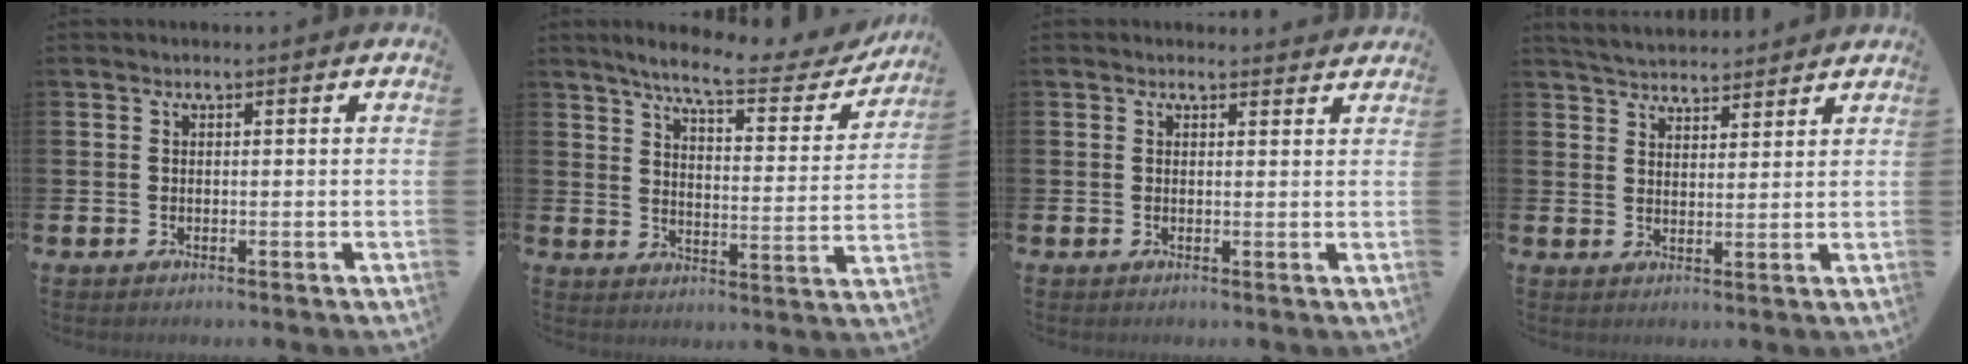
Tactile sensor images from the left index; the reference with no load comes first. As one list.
[{"total": 8.0, "force": [7.0, 1.1, 3.7], "torque": [-0.087, -0.043, 0.113]}, {"total": 1.1, "force": [1.0, 0.3, 0.0], "torque": [0.006, -0.002, 0.018]}, {"total": 4.4, "force": [4.4, 0.7, 0.0], "torque": [-0.021, -0.017, 0.081]}]